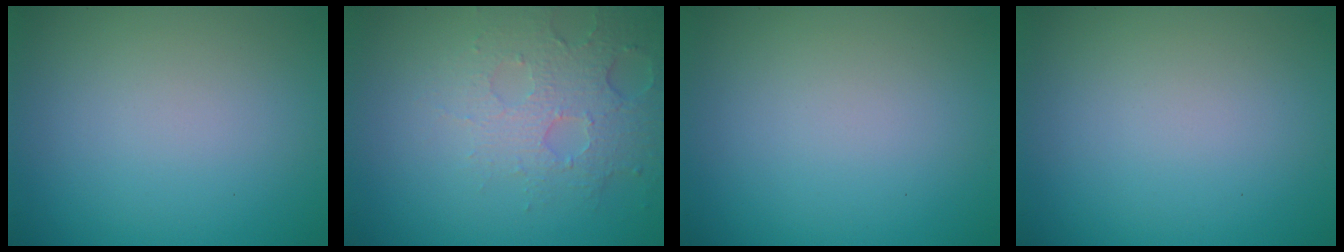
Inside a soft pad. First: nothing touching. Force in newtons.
{"total": 4.9, "press": 3.4, "slide": 3.5}
{"total": 0.0}
{"total": 0.0}